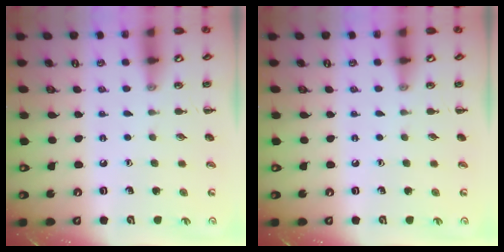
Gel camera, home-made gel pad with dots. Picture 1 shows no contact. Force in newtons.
{"total": 0.0}